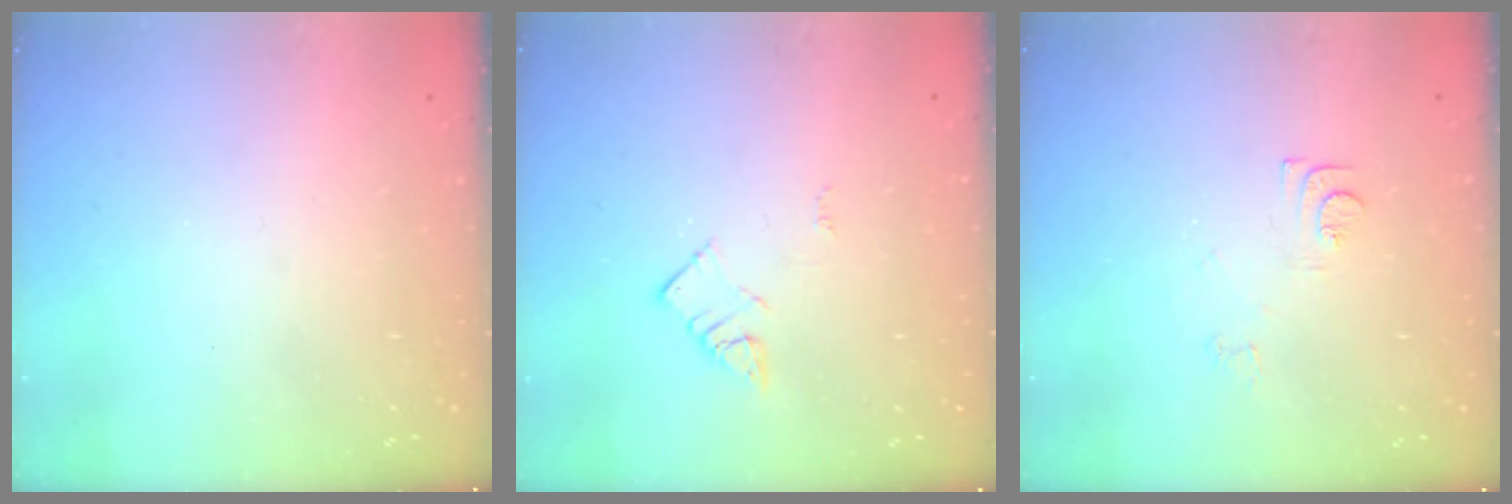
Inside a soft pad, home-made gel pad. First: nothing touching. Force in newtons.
{"total": 2.9, "press": 2.9, "slide": 0.2}
{"total": 6.5, "press": 6.4, "slide": 0.8}